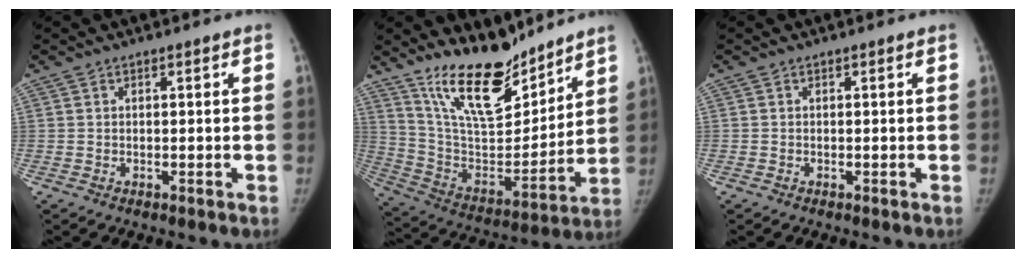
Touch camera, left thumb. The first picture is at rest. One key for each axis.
{"total": 19.5, "fx": 15.3, "fy": 6.9, "fz": 9.9, "tx": -0.126, "ty": -0.104, "tz": 0.277}
{"total": 0.0}